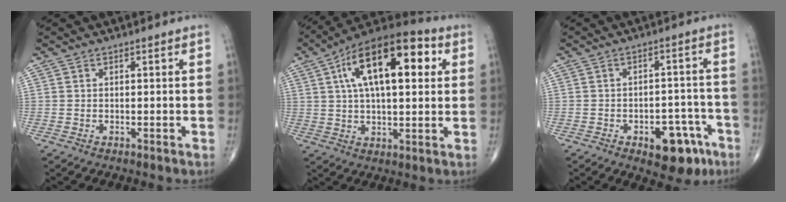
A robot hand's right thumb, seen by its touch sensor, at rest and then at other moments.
{"total": 20.6, "force": [6.1, 9.3, 17.4], "torque": [-0.268, 0.018, 0.089]}
{"total": 10.5, "force": [-5.4, 5.6, 7.0], "torque": [-0.061, 0.041, -0.064]}